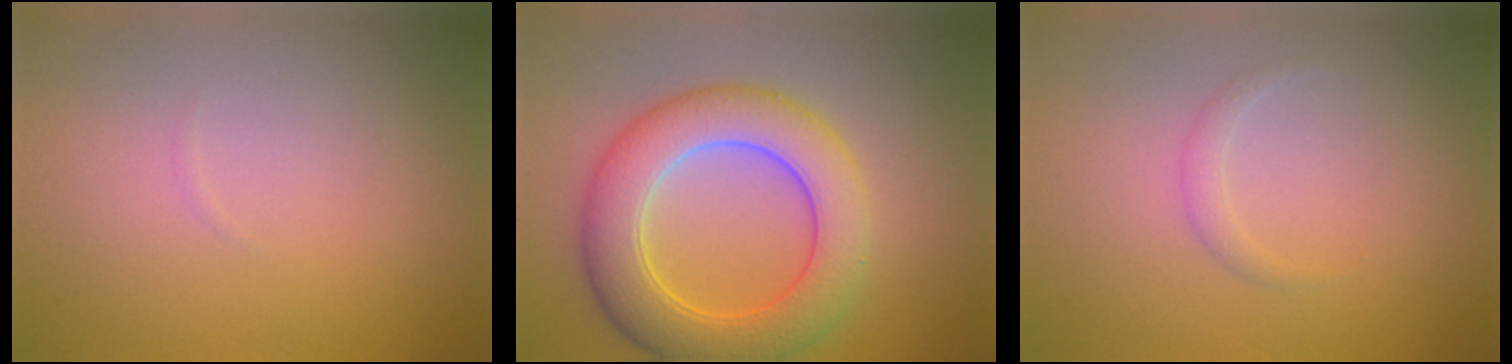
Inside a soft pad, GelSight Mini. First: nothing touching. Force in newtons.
{"total": 7.7, "press": 7.7, "slide": 0.3}
{"total": 0.8, "press": 0.8, "slide": 0.0}